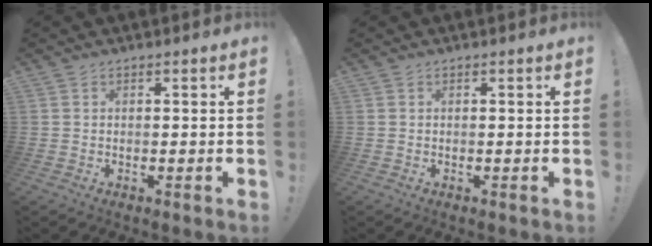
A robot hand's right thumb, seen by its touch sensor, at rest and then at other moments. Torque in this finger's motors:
{"motor_torque": [0.00, 0.00, 0.01, 0.01, 0.00]}